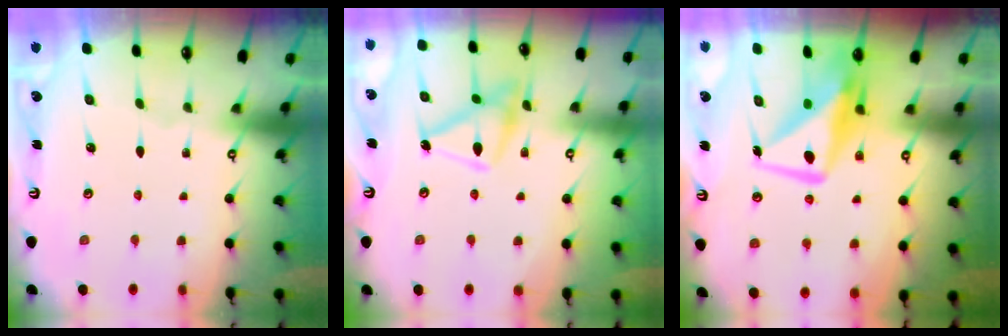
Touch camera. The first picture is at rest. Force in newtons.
{"total": 14.3, "press": 14.3, "slide": 1.0}
{"total": 11.3, "press": 11.2, "slide": 0.8}